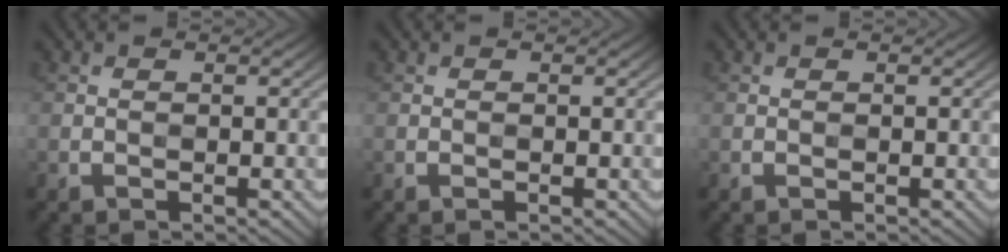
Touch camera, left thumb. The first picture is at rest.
{"total": 0.0}
{"total": 0.0}